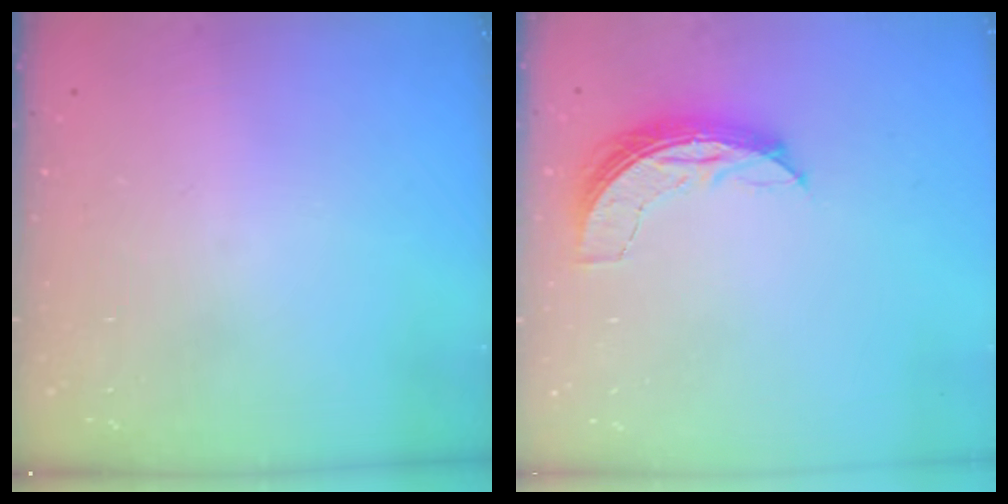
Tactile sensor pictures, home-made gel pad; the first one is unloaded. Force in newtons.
{"total": 6.8, "press": 6.8, "slide": 0.6}